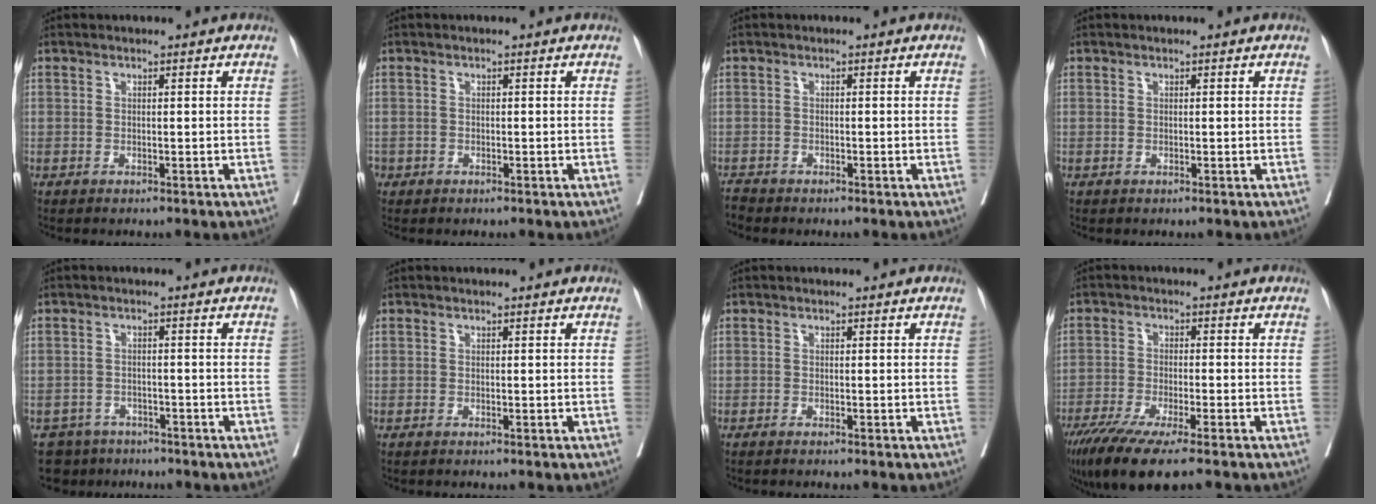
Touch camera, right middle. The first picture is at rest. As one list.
[{"total": 0.9, "force": [-0.5, 0.8, 0.1], "torque": [-0.008, 0.002, -0.008]}, {"total": 1.3, "force": [-1.3, 0.2, 0.0], "torque": [-0.006, -0.007, -0.025]}, {"total": 0.0}, {"total": 4.5, "force": [-3.6, 2.7, -0.5], "torque": [0.011, 0.004, -0.057]}, {"total": 0.0}, {"total": 1.1, "force": [-0.9, -0.1, 0.5], "torque": [-0.009, -0.002, -0.013]}, {"total": 10.7, "force": [-7.8, 0.9, 7.3], "torque": [-0.116, -0.025, -0.128]}]